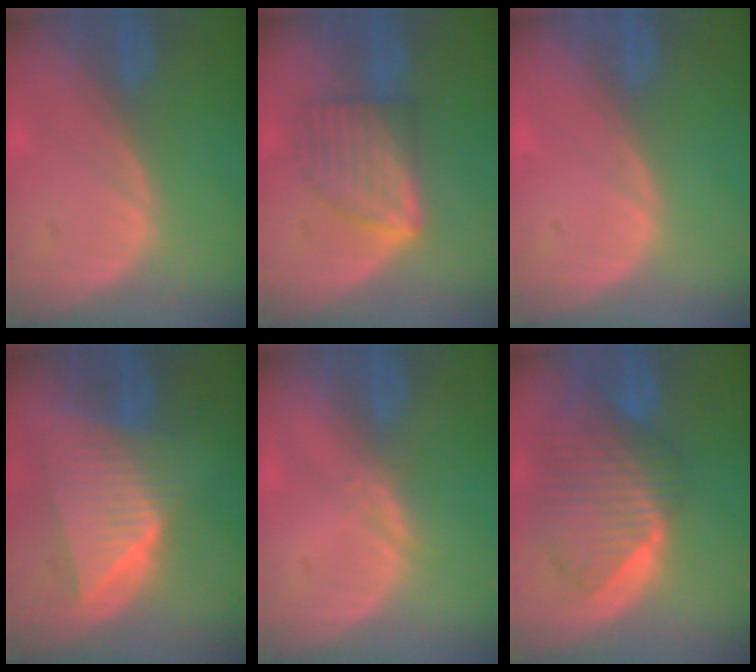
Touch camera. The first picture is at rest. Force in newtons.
{"total": 6.4, "press": 6.4, "slide": 0.1}
{"total": 0.0}
{"total": 9.2, "press": 8.2, "slide": 4.2}
{"total": 1.1, "press": 1.1, "slide": 0.1}
{"total": 10.4, "press": 9.0, "slide": 5.1}